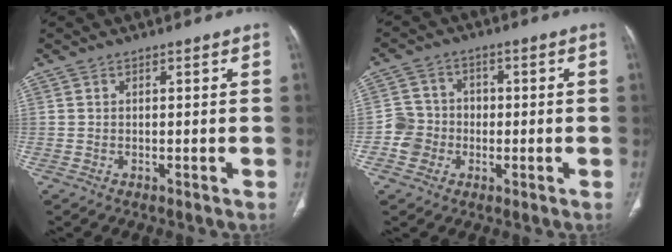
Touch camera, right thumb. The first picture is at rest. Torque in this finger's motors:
{"motor_torque": [0.55, 0.16, 0.61, 0.06, 0.02]}